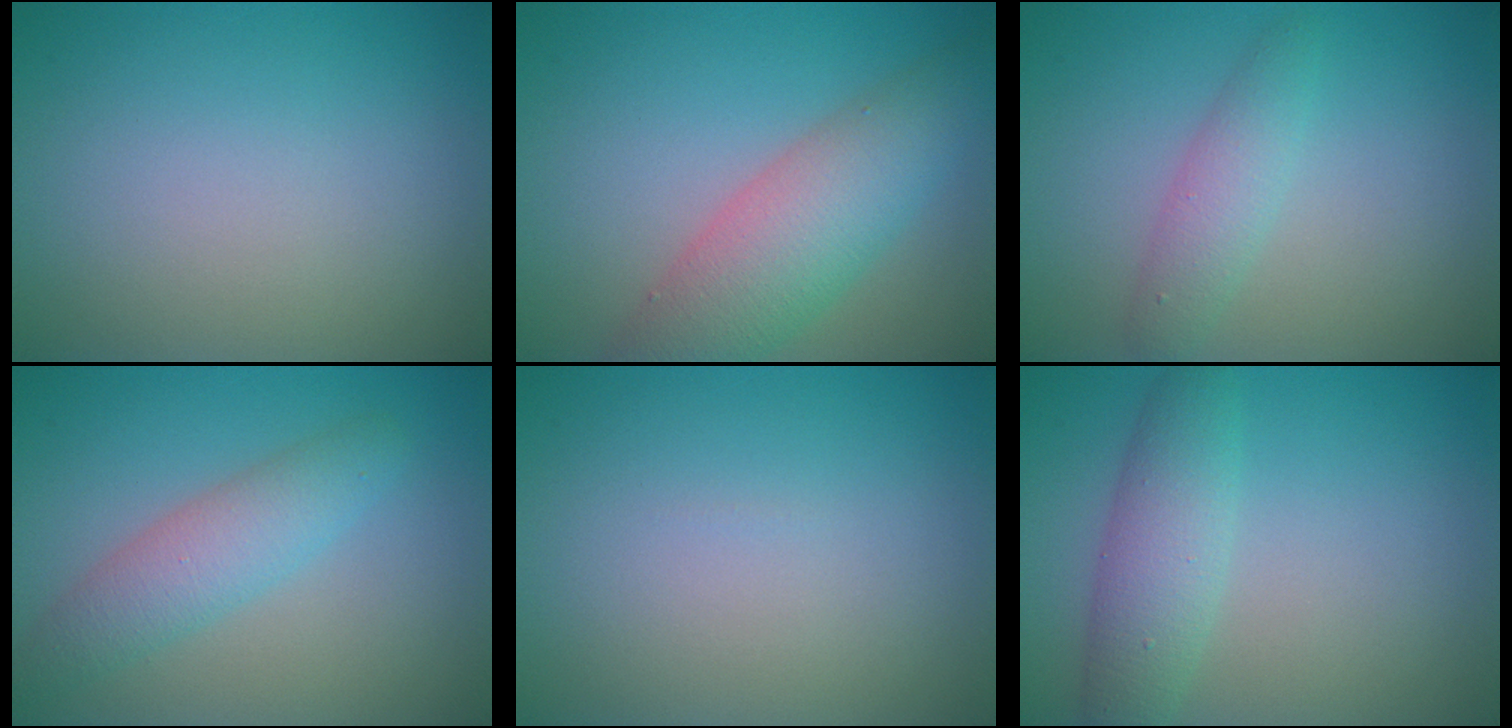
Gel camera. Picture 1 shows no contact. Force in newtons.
{"total": 6.5, "press": 6.5, "slide": 0.2}
{"total": 2.4, "press": 2.4, "slide": 0.1}
{"total": 3.5, "press": 3.5, "slide": 0.1}
{"total": 0.0}
{"total": 3.9, "press": 3.9, "slide": 0.1}